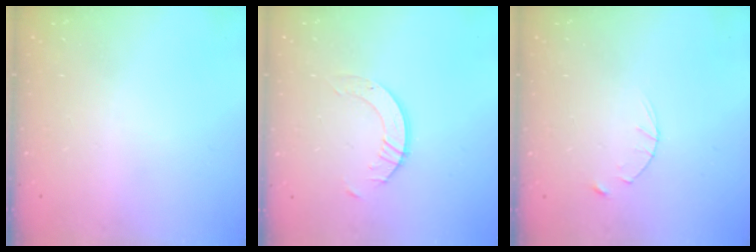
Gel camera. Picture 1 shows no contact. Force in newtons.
{"total": 4.8, "press": 4.7, "slide": 0.4}
{"total": 2.8, "press": 2.8, "slide": 0.4}